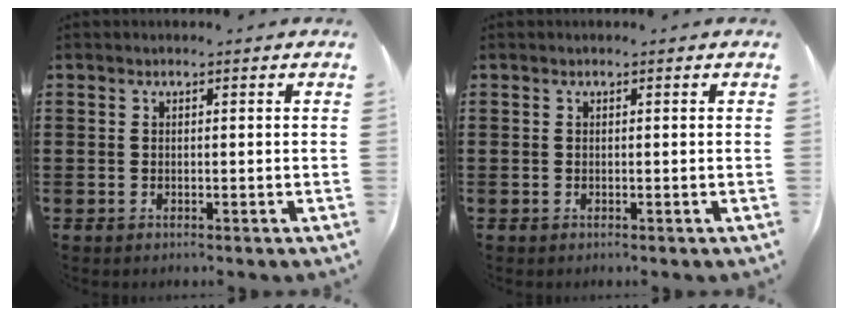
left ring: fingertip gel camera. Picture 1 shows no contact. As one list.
[{"total": 0.0}]